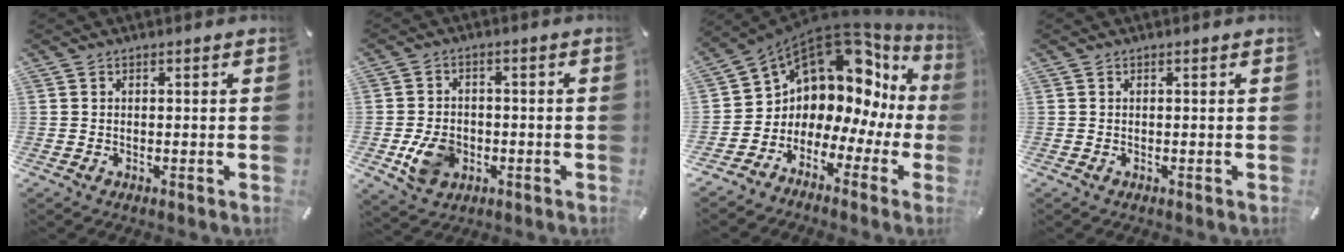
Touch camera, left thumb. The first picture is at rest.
{"total": 8.0, "force": [-2.2, 6.2, 4.6], "torque": [-0.083, 0.005, -0.038]}
{"total": 10.4, "force": [6.5, 7.0, 4.1], "torque": [-0.076, -0.076, 0.119]}
{"total": 0.0}